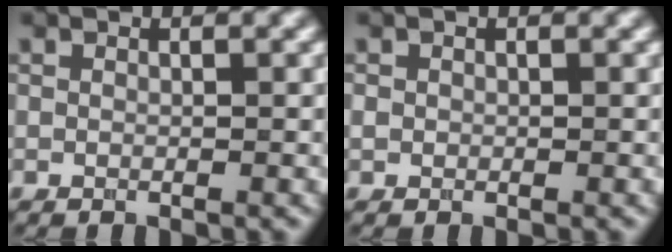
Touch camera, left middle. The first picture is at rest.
{"total": 0.6, "force": [0.0, 0.6, 0.1], "torque": [0.001, -0.002, 0.000]}